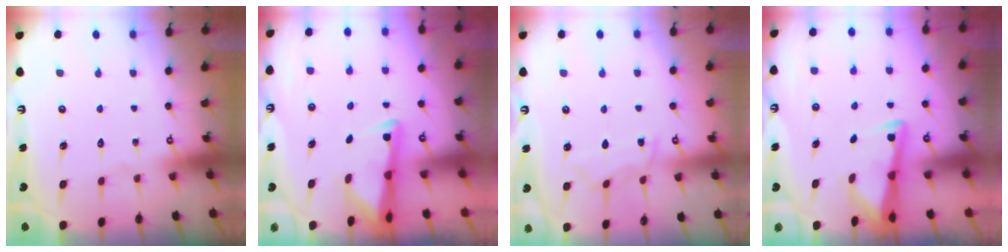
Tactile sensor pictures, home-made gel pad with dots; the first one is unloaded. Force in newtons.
{"total": 3.0, "press": 2.9, "slide": 0.5}
{"total": 5.9, "press": 5.9, "slide": 0.6}
{"total": 3.1, "press": 3.1, "slide": 0.4}